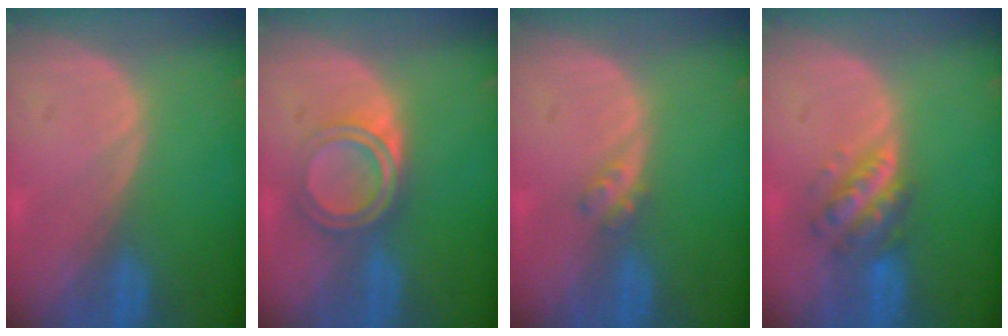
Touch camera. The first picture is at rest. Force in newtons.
{"total": 5.3, "press": 4.9, "slide": 1.9}
{"total": 2.1, "press": 1.8, "slide": 1.0}
{"total": 5.8, "press": 5.3, "slide": 2.4}